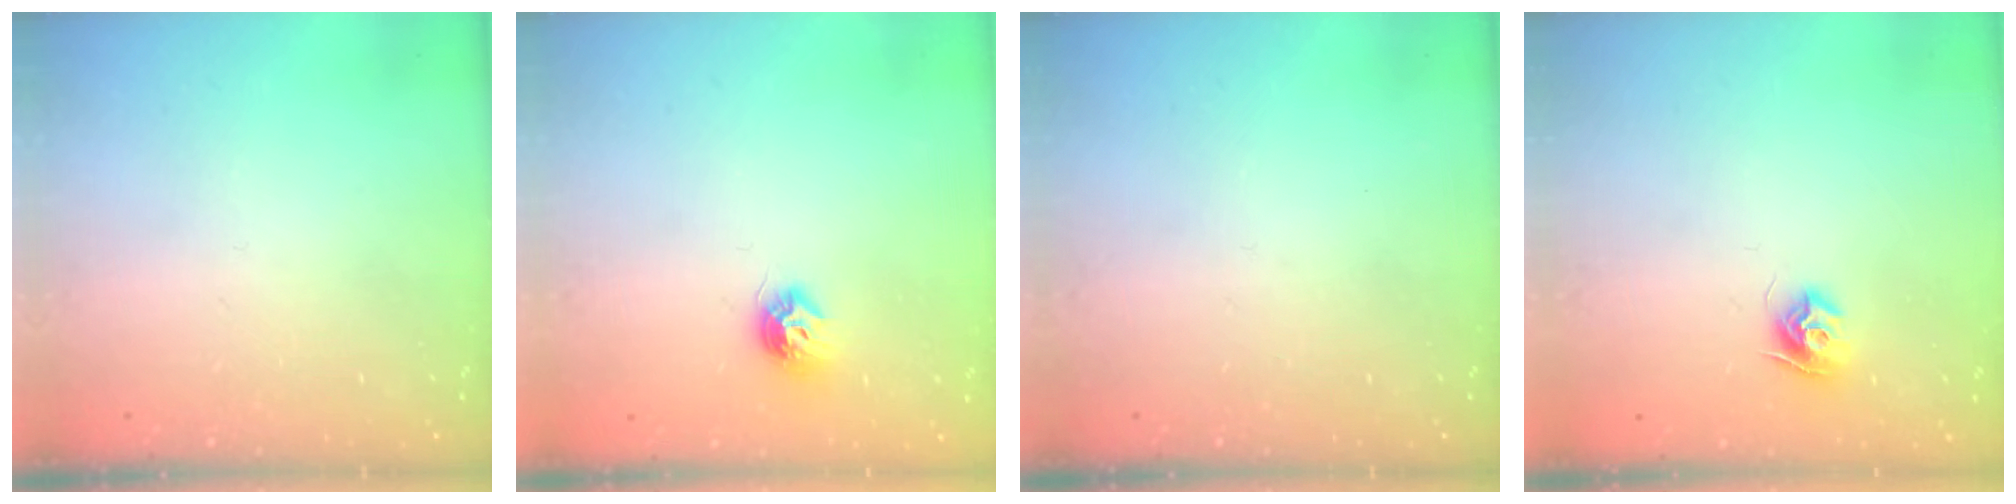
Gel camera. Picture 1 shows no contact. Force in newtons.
{"total": 7.6, "press": 7.6, "slide": 0.2}
{"total": 0.0}
{"total": 8.1, "press": 8.1, "slide": 0.1}